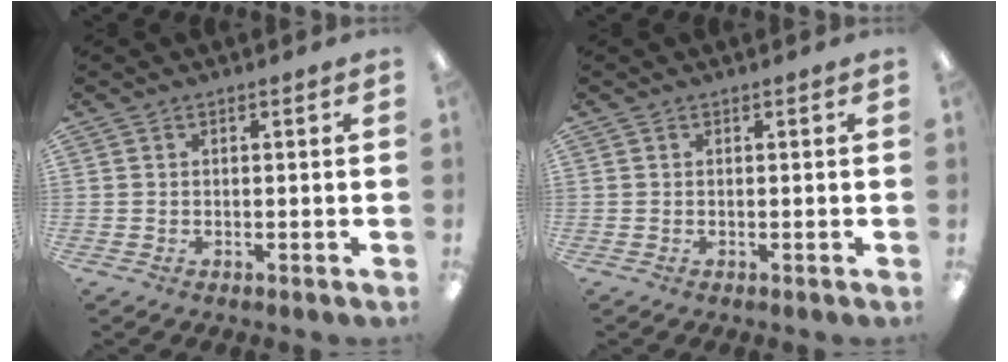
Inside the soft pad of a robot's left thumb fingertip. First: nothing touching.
{"total": 0.0}